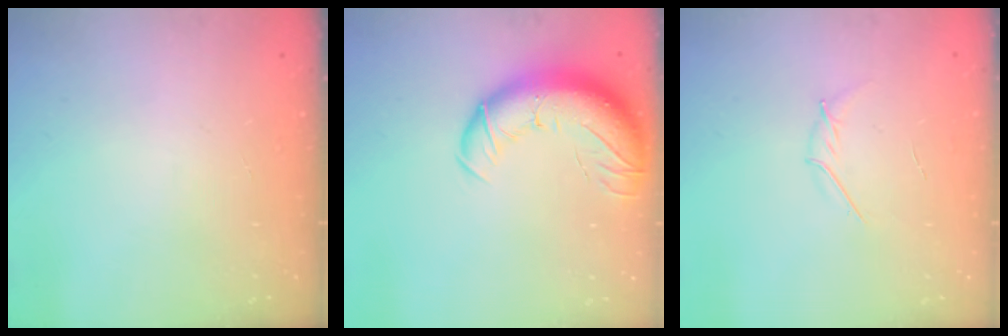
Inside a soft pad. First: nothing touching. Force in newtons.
{"total": 15.2, "press": 14.7, "slide": 3.6}
{"total": 3.6, "press": 3.5, "slide": 0.9}